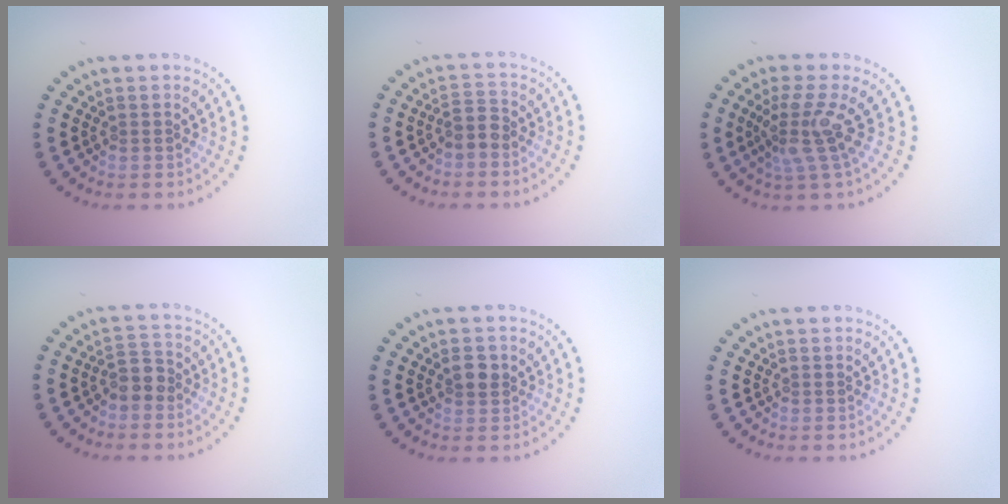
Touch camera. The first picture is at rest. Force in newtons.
{"total": 1.8, "press": 1.5, "slide": 0.9}
{"total": 3.5, "press": 2.5, "slide": 2.5}
{"total": 2.2, "press": 2.0, "slide": 1.1}
{"total": 1.7, "press": 1.7, "slide": 0.5}
{"total": 0.0}